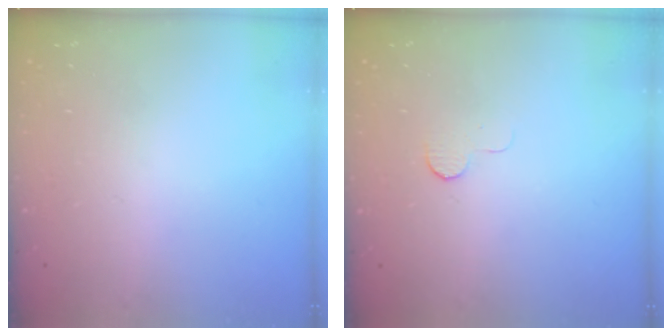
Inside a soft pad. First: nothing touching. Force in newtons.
{"total": 3.7, "press": 3.7, "slide": 0.3}